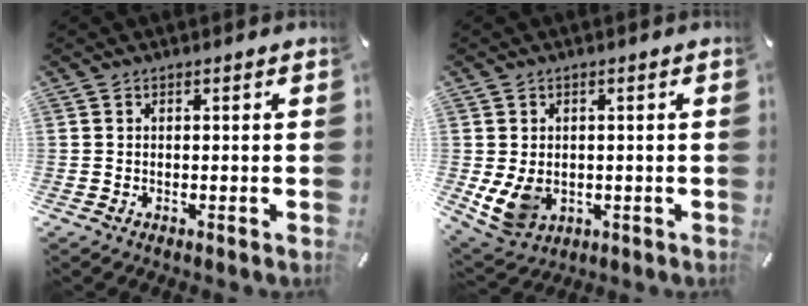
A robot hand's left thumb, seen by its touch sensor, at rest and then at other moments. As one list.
[{"total": 6.8, "force": [-0.2, 5.9, 3.5], "torque": [-0.086, -0.006, -0.004]}]